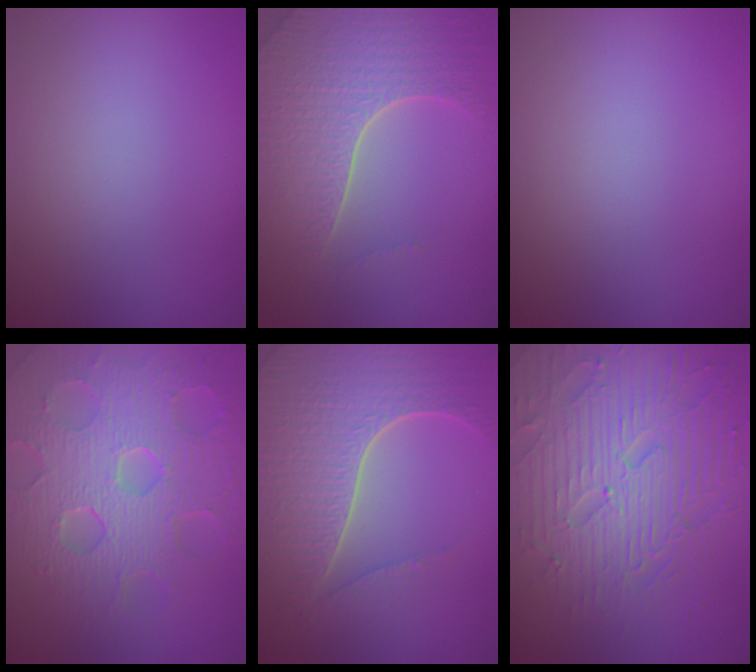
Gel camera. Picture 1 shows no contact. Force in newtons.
{"total": 7.1, "press": 5.3, "slide": 4.6}
{"total": 0.0}
{"total": 8.8, "press": 6.2, "slide": 6.2}
{"total": 7.5, "press": 5.6, "slide": 5.1}
{"total": 8.0, "press": 6.1, "slide": 5.2}